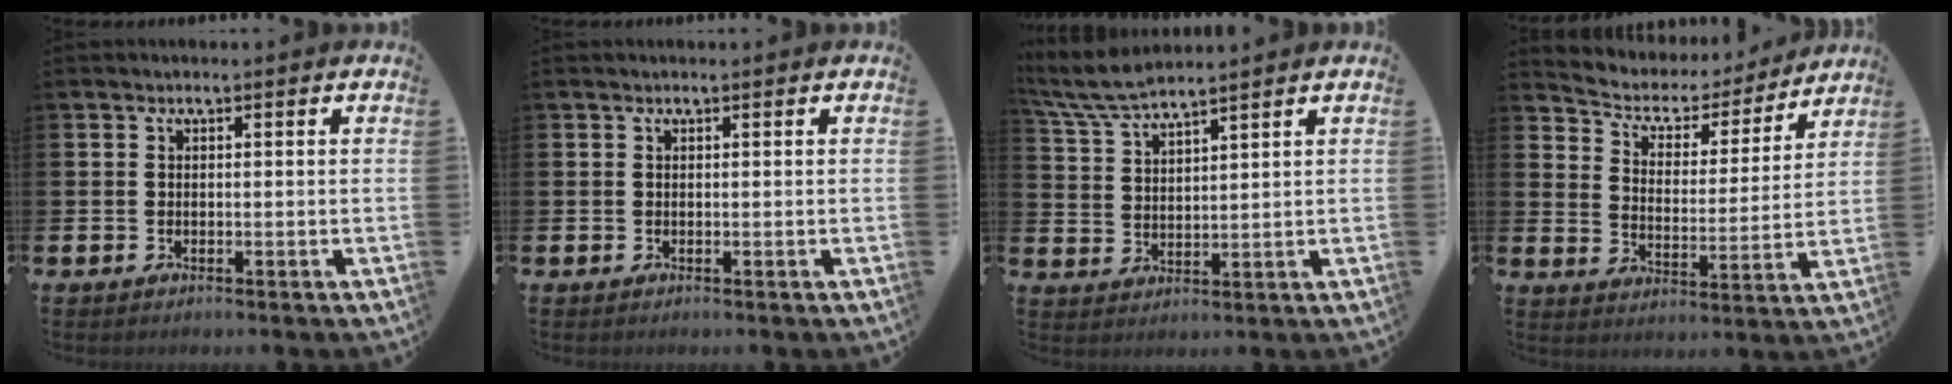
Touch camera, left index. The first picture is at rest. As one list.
[{"total": 0.0}, {"total": 5.8, "force": [5.4, 0.3, 1.9], "torque": [-0.058, -0.021, 0.100]}, {"total": 4.8, "force": [4.2, 2.2, 0.6], "torque": [-0.043, -0.034, 0.067]}]